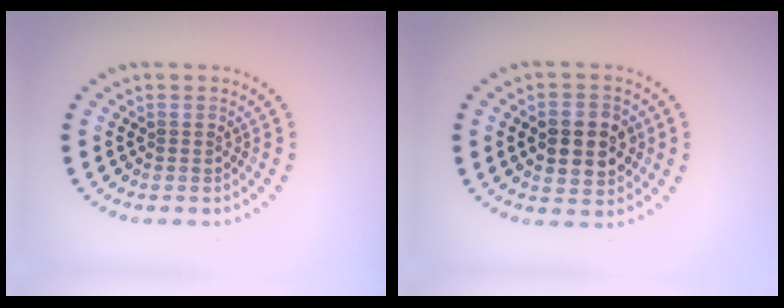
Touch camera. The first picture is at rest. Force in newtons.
{"total": 5.5, "press": 5.5, "slide": 0.3}